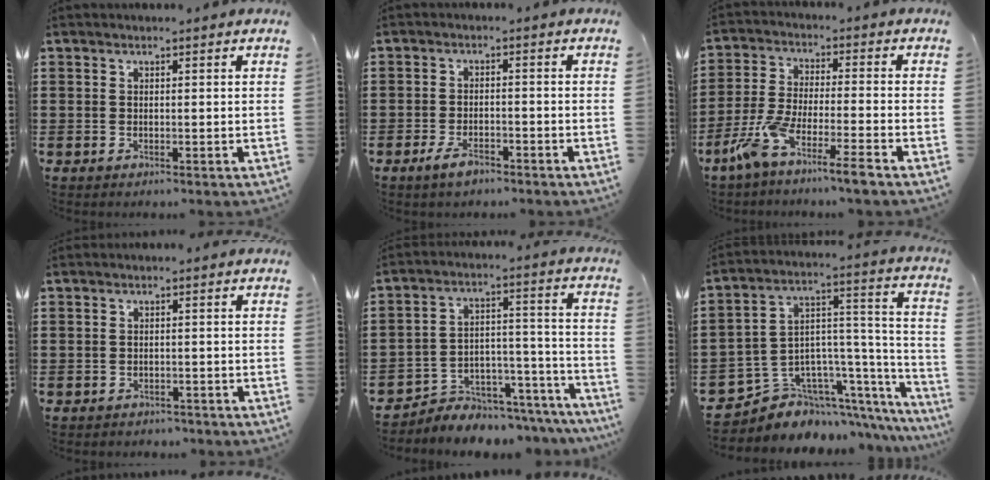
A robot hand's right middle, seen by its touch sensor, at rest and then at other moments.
{"total": 3.3, "force": [-2.2, 1.2, 2.2], "torque": [-0.050, 0.001, -0.045]}
{"total": 7.6, "force": [-6.2, -0.4, 4.3], "torque": [-0.109, -0.017, -0.127]}
{"total": 1.3, "force": [-1.2, 0.4, -0.2], "torque": [0.000, 0.004, -0.028]}
{"total": 5.2, "force": [-4.8, 2.0, 0.1], "torque": [-0.006, 0.008, -0.098]}
{"total": 6.8, "force": [-4.9, 4.6, 0.9], "torque": [-0.029, -0.013, -0.083]}